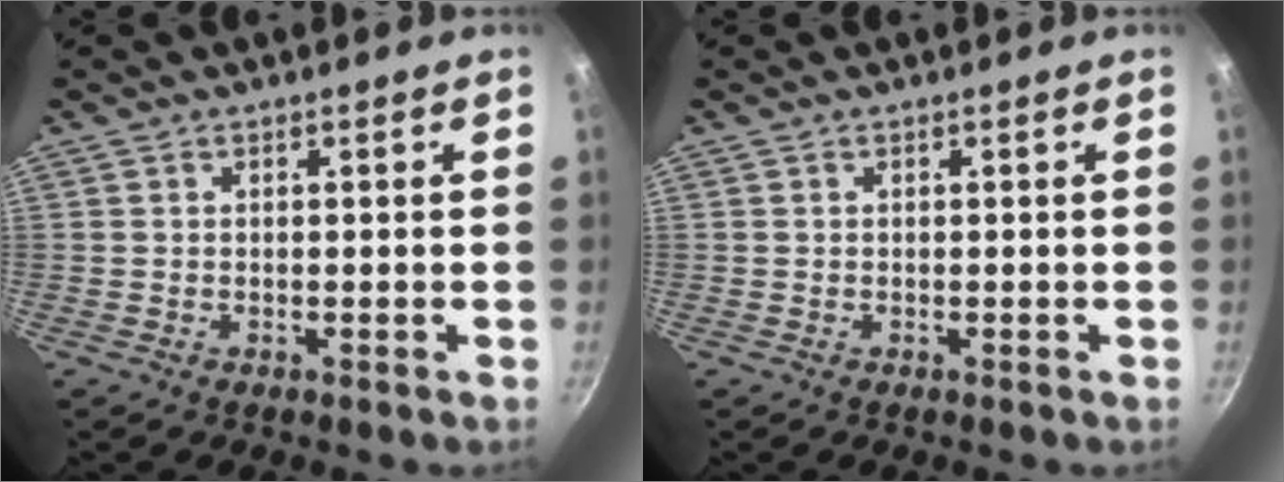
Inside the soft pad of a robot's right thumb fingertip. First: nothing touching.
{"total": 0.0}